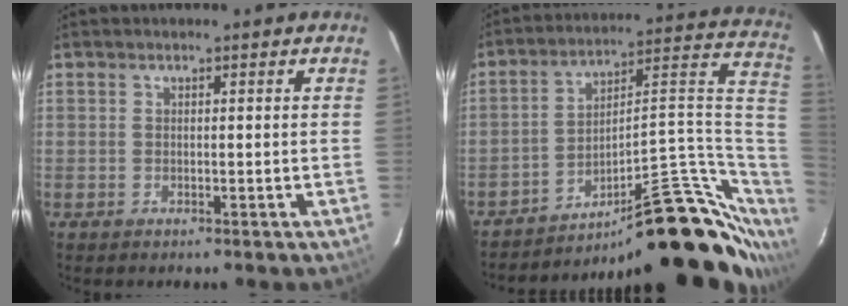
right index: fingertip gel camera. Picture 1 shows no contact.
{"total": 25.7, "force": [-13.0, 9.8, 19.9], "torque": [-0.245, 0.051, -0.177]}